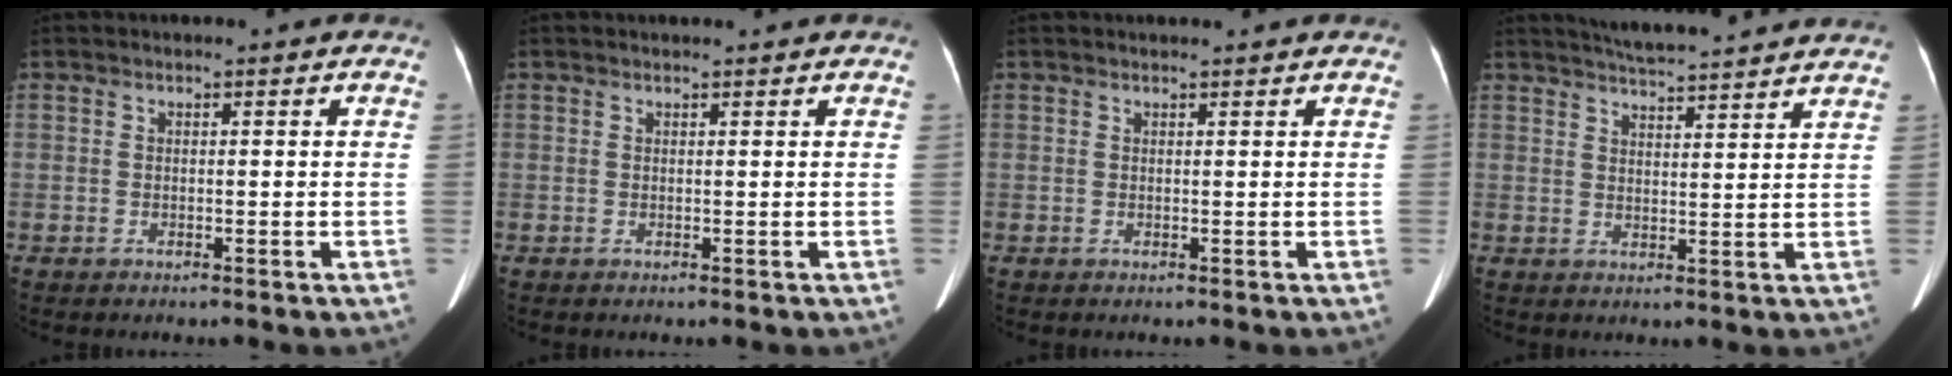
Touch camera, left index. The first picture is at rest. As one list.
[{"total": 1.8, "force": [1.7, 0.2, 0.6], "torque": [-0.008, 0.017, 0.023]}, {"total": 2.2, "force": [2.1, 0.2, 0.7], "torque": [-0.010, 0.019, 0.028]}, {"total": 11.9, "force": [11.0, 0.3, 4.5], "torque": [-0.073, 0.020, 0.145]}]